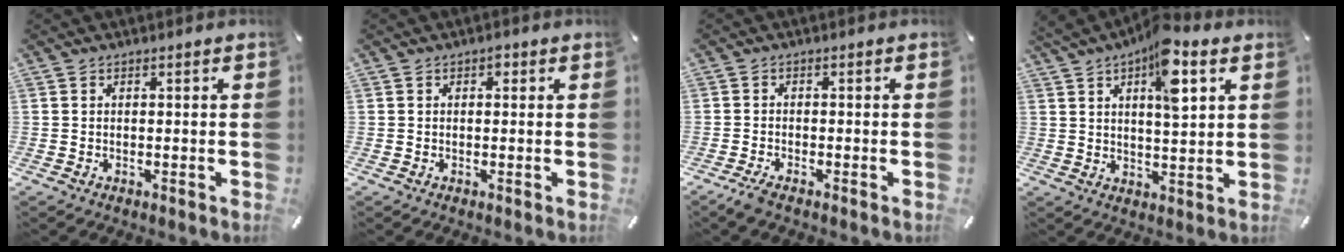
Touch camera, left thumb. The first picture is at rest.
{"total": 1.2, "force": [0.2, 0.9, 0.8], "torque": [-0.016, 0.008, 0.002]}
{"total": 2.1, "force": [-1.6, 0.3, 1.2], "torque": [-0.027, 0.003, -0.032]}
{"total": 11.0, "force": [5.7, 3.8, 8.6], "torque": [-0.127, -0.021, 0.093]}